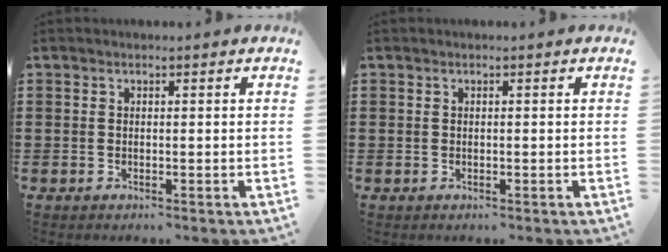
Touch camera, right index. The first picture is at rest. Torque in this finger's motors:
{"motor_torque": [-0.39, 0.37, 0.04, 0.00]}